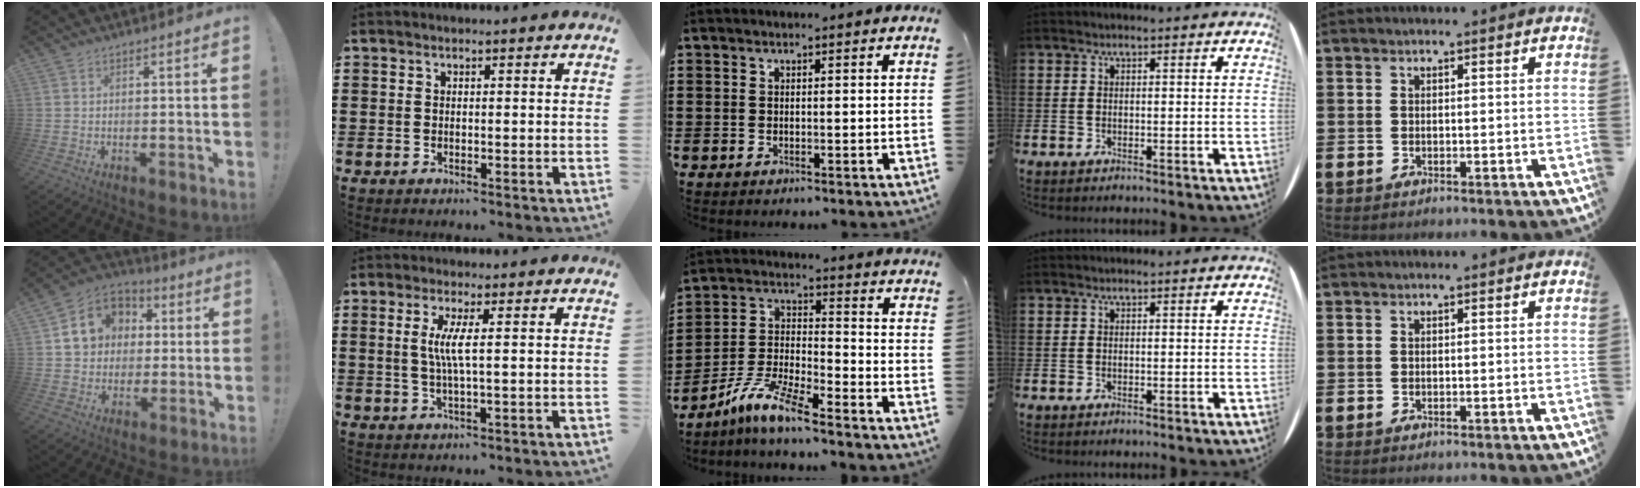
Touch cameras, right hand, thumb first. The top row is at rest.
{"thumb": {"total": 12.1, "force": [2.2, 10.9, 4.8], "torque": [-0.062, 0.005, 0.051]}, "index": {"total": 4.3, "force": [0.4, -0.1, 4.3], "torque": [-0.088, -0.010, 0.002]}, "middle": {"total": 8.7, "force": [-7.4, 0.6, 4.5], "torque": [-0.108, -0.004, -0.151]}}